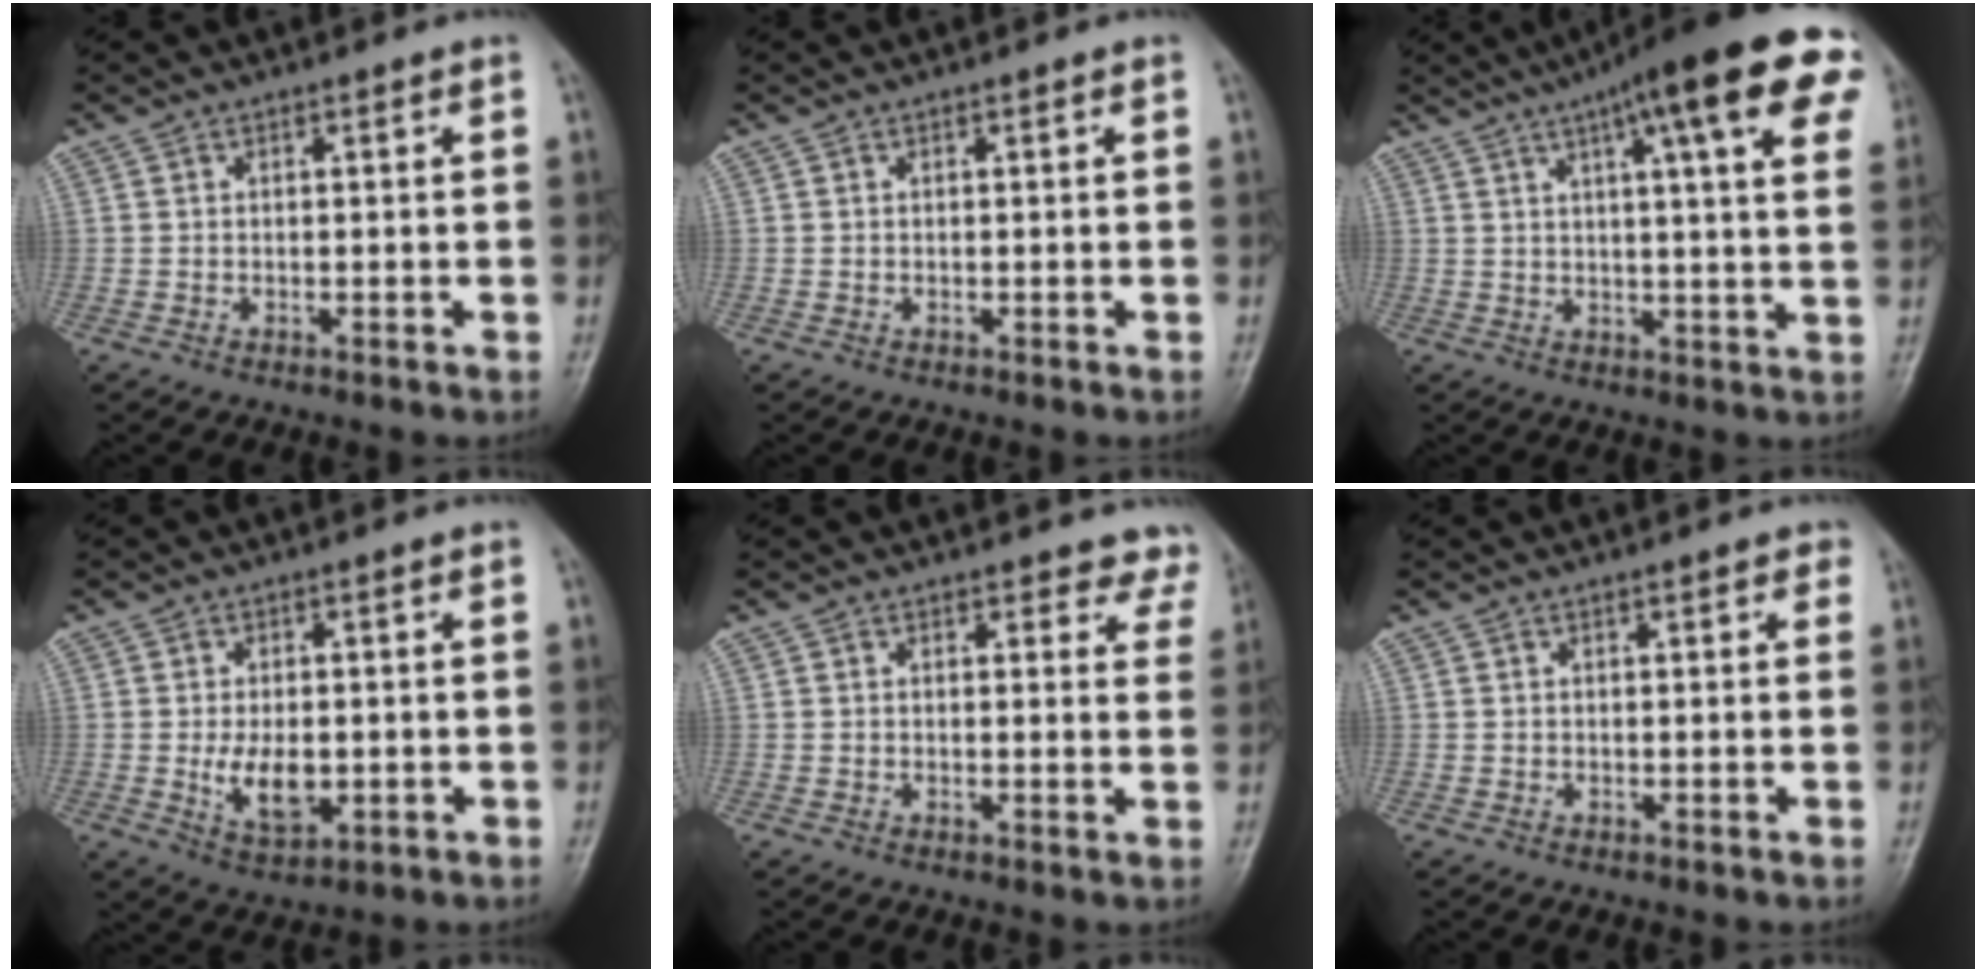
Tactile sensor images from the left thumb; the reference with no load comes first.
{"total": 0.0}
{"total": 20.4, "force": [10.2, 4.1, 17.1], "torque": [-0.234, 0.006, 0.125]}
{"total": 7.1, "force": [-0.8, 4.0, 5.8], "torque": [-0.092, -0.010, -0.005]}
{"total": 5.4, "force": [4.8, 2.4, 0.8], "torque": [0.036, -0.021, 0.033]}
{"total": 1.7, "force": [0.9, 0.8, 1.2], "torque": [-0.007, 0.000, 0.008]}